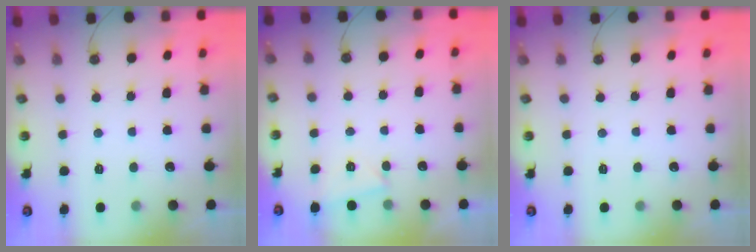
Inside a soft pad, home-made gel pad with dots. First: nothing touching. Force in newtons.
{"total": 1.6, "press": 1.6, "slide": 0.3}
{"total": 0.0}